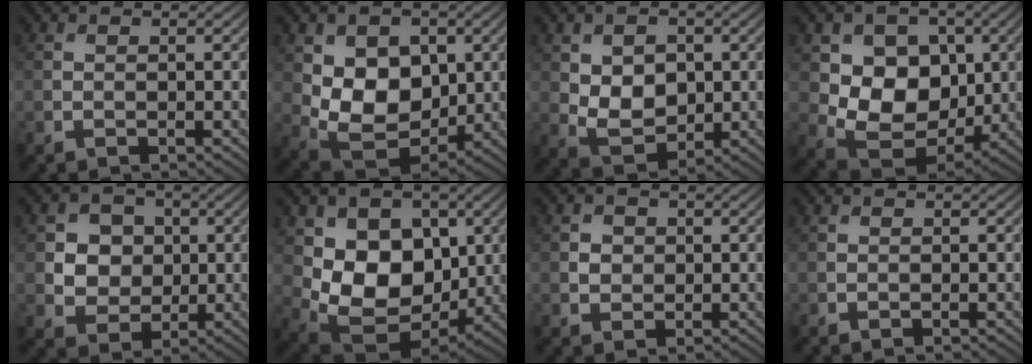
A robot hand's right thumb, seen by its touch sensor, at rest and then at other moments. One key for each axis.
{"total": 10.1, "fx": 1.4, "fy": 7.4, "fz": 6.8, "tx": -0.133, "ty": -0.017, "tz": 0.023}
{"total": 6.3, "fx": 0.6, "fy": 4.5, "fz": 4.4, "tx": -0.090, "ty": -0.009, "tz": 0.014}
{"total": 10.4, "fx": 1.5, "fy": 7.9, "fz": 6.5, "tx": -0.122, "ty": -0.021, "tz": 0.020}
{"total": 6.2, "fx": 1.3, "fy": 5.6, "fz": 2.4, "tx": -0.070, "ty": 0.002, "tz": 0.019}
{"total": 11.4, "fx": 1.6, "fy": 8.3, "fz": 7.7, "tx": -0.146, "ty": -0.023, "tz": 0.029}
{"total": 1.7, "fx": 0.1, "fy": 1.6, "fz": 0.6, "tx": -0.013, "ty": -0.004, "tz": -0.002}
{"total": 0.0}